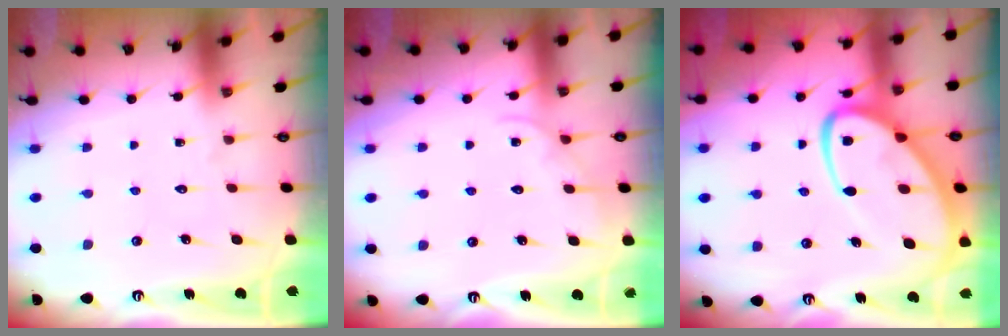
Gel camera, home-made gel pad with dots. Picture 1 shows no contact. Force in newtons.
{"total": 2.1, "press": 2.1, "slide": 0.3}
{"total": 17.0, "press": 16.9, "slide": 1.6}